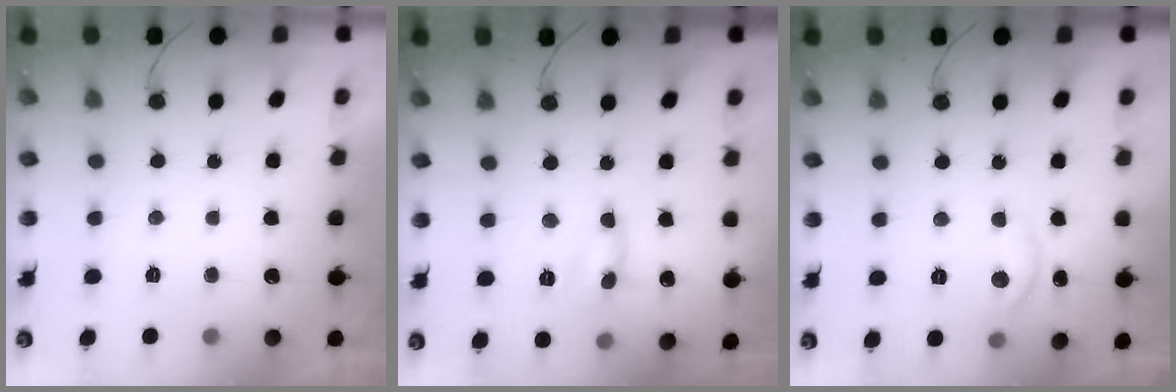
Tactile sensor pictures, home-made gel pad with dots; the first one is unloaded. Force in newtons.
{"total": 1.0, "press": 1.0, "slide": 0.1}
{"total": 6.2, "press": 6.2, "slide": 0.5}